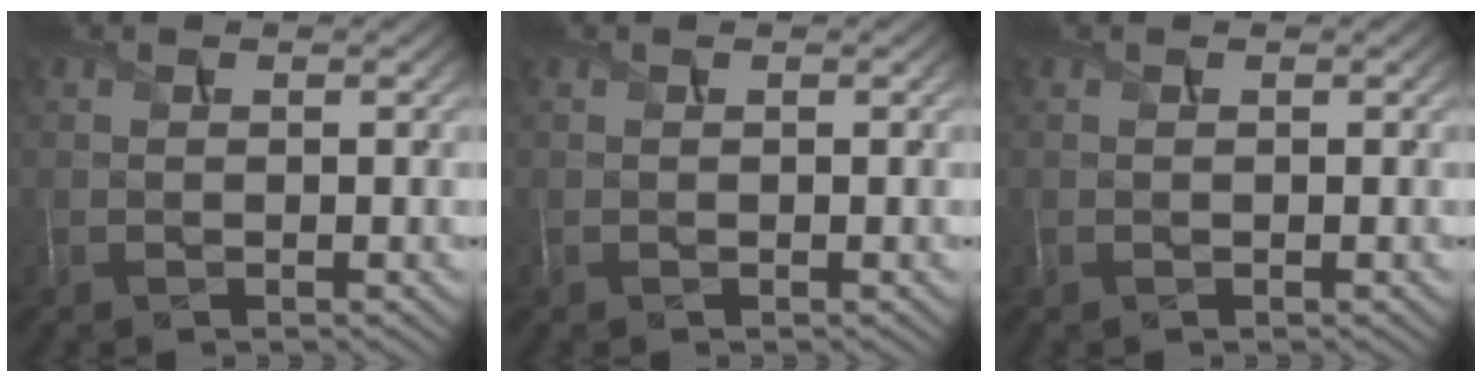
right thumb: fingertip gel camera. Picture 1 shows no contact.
{"total": 0.0}
{"total": 0.0}